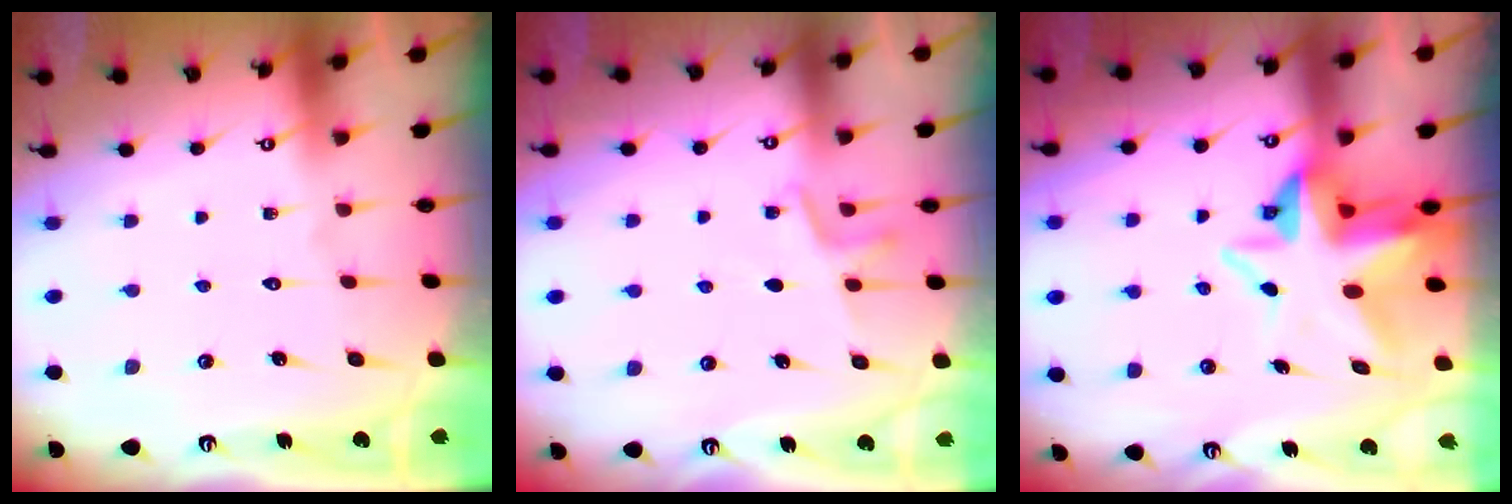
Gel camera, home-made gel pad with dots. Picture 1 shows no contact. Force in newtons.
{"total": 4.3, "press": 4.1, "slide": 1.2}
{"total": 8.1, "press": 7.9, "slide": 1.8}